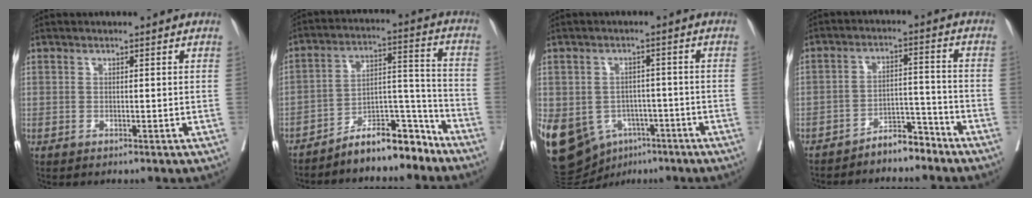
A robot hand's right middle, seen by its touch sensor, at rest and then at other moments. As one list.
[{"total": 9.9, "force": [-8.5, 2.5, 4.4], "torque": [-0.063, 0.042, -0.144]}, {"total": 20.0, "force": [-8.8, 15.2, 9.6], "torque": [-0.260, -0.003, -0.117]}, {"total": 5.2, "force": [-4.7, 1.4, 1.6], "torque": [-0.021, 0.008, -0.081]}]